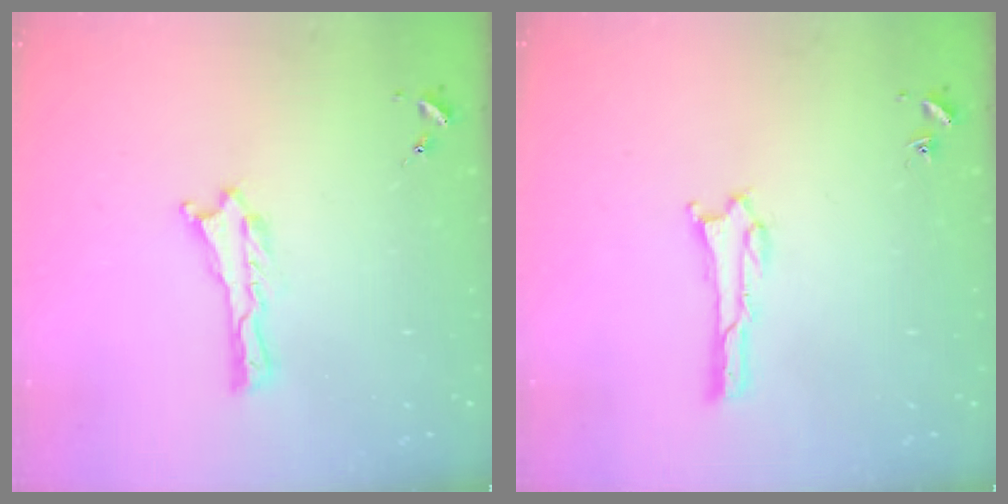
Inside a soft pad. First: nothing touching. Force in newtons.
{"total": 0.8, "press": 0.8, "slide": 0.2}